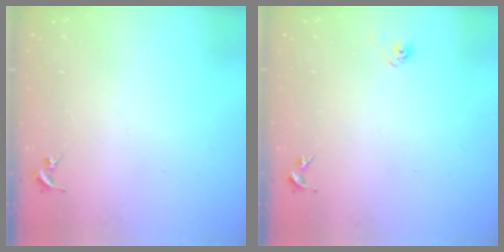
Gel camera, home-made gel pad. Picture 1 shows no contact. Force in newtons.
{"total": 4.0, "press": 4.0, "slide": 0.8}